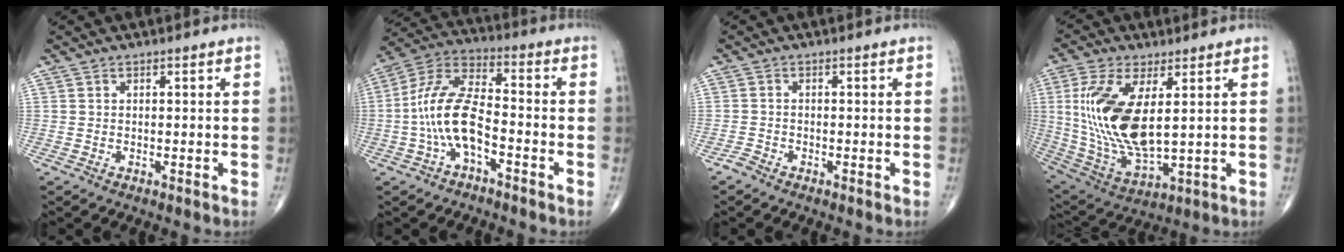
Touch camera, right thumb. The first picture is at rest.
{"total": 12.7, "force": [-3.4, 5.9, 10.7], "torque": [-0.218, 0.047, -0.070]}
{"total": 1.3, "force": [-1.2, 0.5, 0.3], "torque": [-0.008, 0.001, -0.025]}
{"total": 18.1, "force": [2.9, 8.0, 16.0], "torque": [-0.333, -0.022, 0.068]}